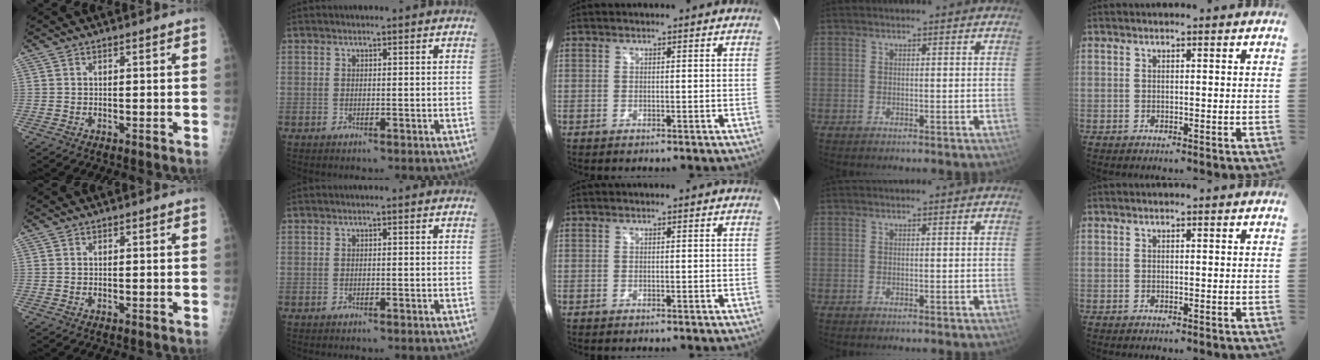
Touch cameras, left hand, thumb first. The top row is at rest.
{}